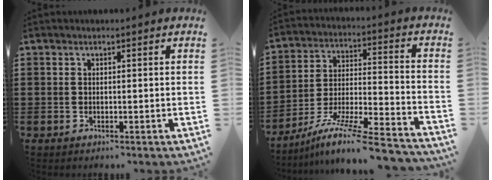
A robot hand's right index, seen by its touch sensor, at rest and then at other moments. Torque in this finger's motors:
{"motor_torque": [1.42, 0.72, -0.20, -0.08]}